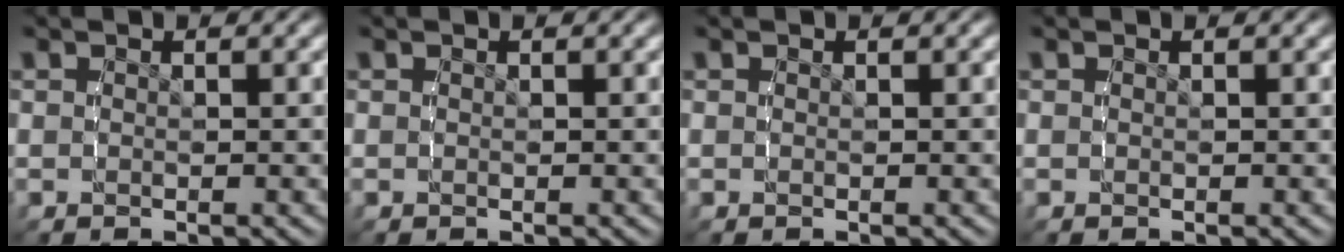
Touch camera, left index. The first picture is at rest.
{"total": 0.0}
{"total": 0.0}
{"total": 0.0}